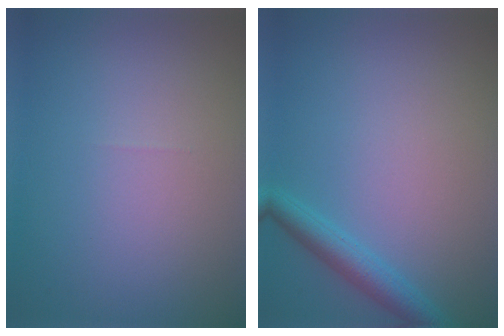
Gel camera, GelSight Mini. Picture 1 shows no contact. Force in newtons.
{"total": 2.6, "press": 2.6, "slide": 0.2}